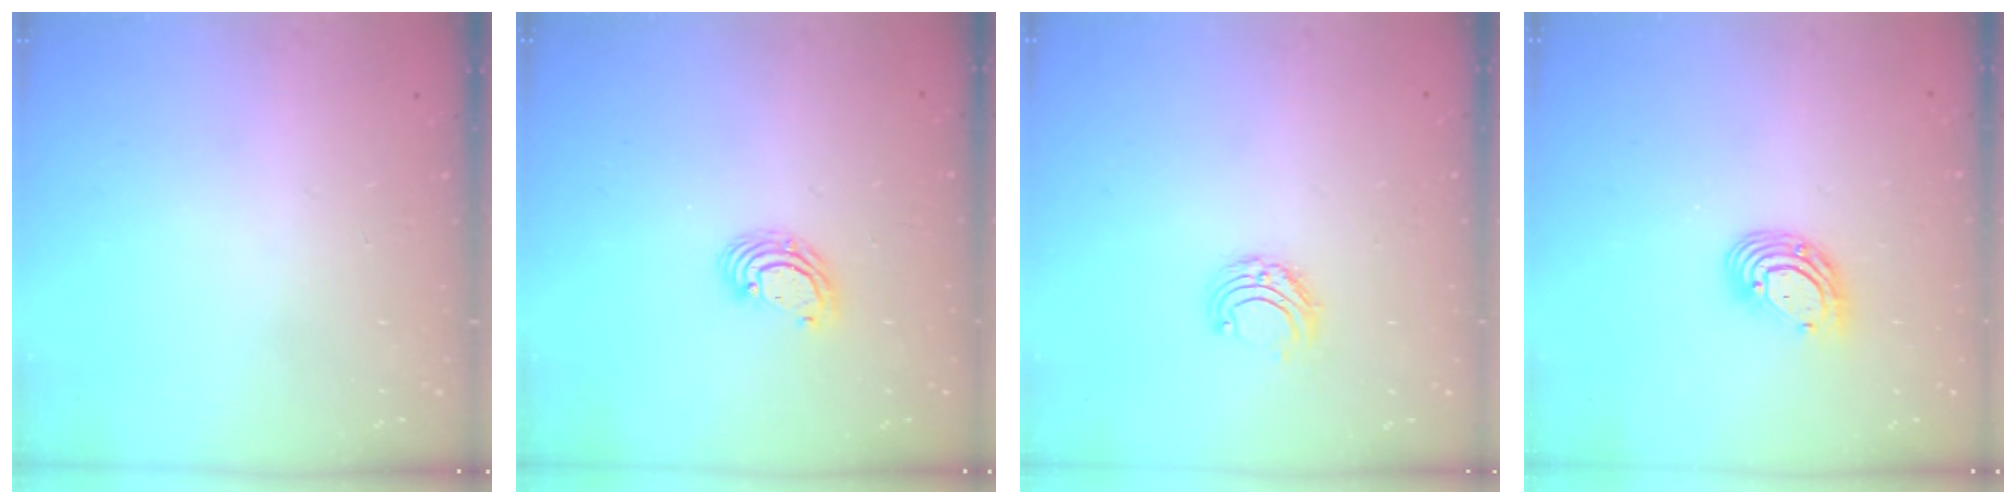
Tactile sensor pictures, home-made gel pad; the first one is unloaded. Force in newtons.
{"total": 5.2, "press": 5.2, "slide": 0.3}
{"total": 6.3, "press": 6.3, "slide": 0.5}
{"total": 9.6, "press": 9.4, "slide": 1.9}